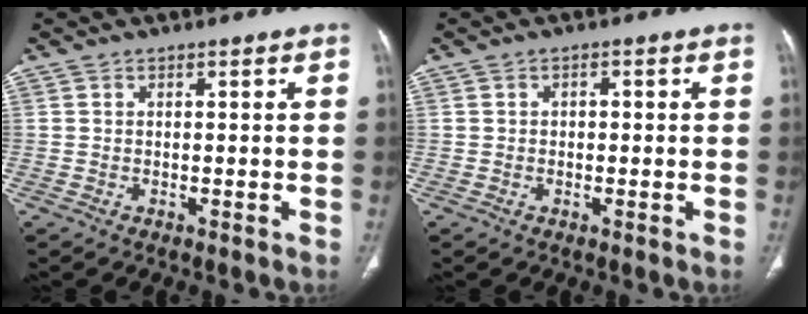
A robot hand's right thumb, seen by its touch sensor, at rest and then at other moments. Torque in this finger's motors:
{"motor_torque": [-0.44, 0.40, -0.02, 0.11, 0.06]}